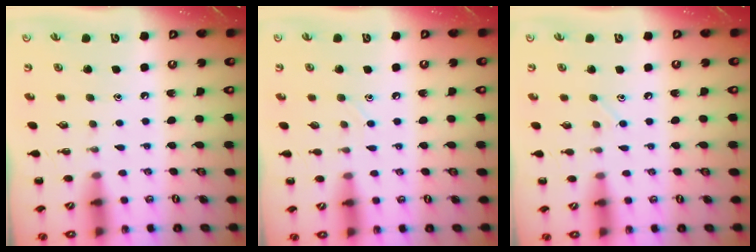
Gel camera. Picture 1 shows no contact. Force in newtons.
{"total": 2.0, "press": 2.0, "slide": 0.6}
{"total": 4.0, "press": 3.8, "slide": 1.3}